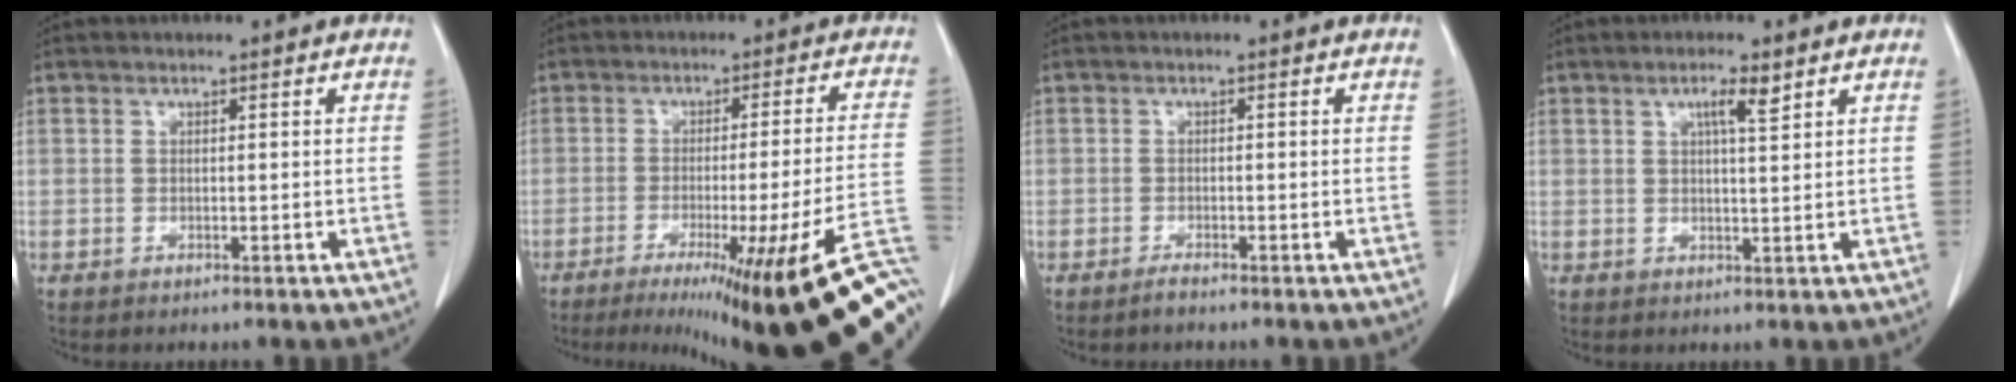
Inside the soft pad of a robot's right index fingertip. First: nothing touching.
{"total": 24.7, "force": [-15.1, -0.7, 19.5], "torque": [-0.146, -0.029, -0.210]}
{"total": 1.3, "force": [-1.3, 0.0, -0.1], "torque": [0.007, -0.003, -0.023]}
{"total": 3.4, "force": [1.9, 0.3, 2.8], "torque": [-0.050, 0.000, 0.032]}